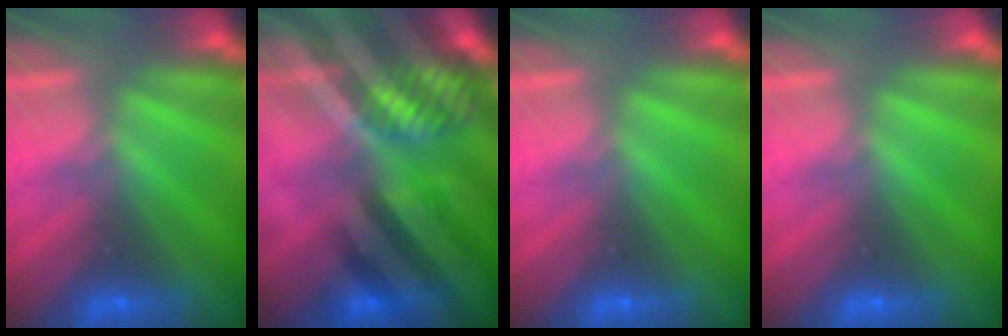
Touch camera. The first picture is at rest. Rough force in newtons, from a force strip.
{"total": 8.0}
{"total": 0.0}
{"total": 0.0}